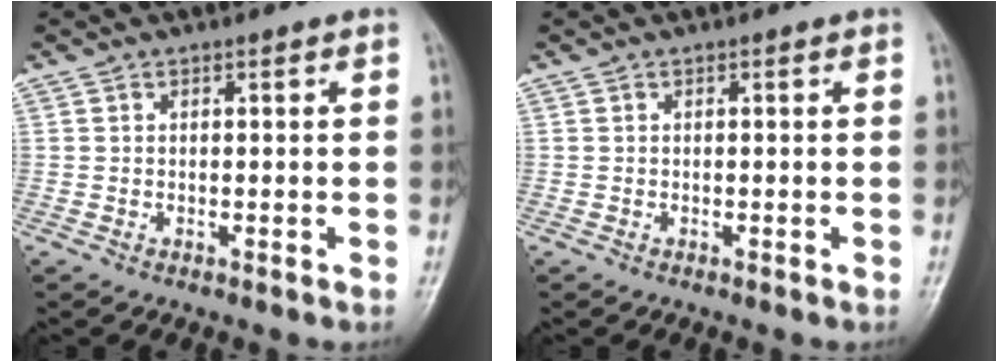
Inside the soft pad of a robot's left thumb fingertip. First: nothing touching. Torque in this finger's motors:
{"motor_torque": [0.00, 0.00, -0.02, -0.02, 0.00]}